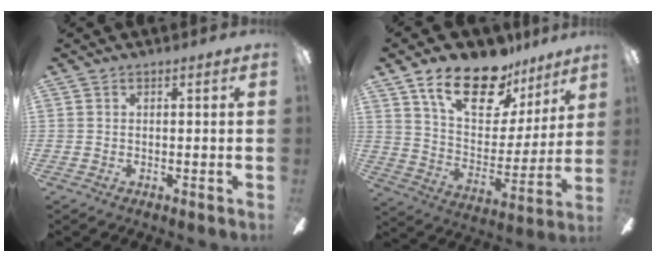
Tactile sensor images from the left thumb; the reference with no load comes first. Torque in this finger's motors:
{"motor_torque": [0.44, 0.43, 1.48, -1.31, 0.29]}